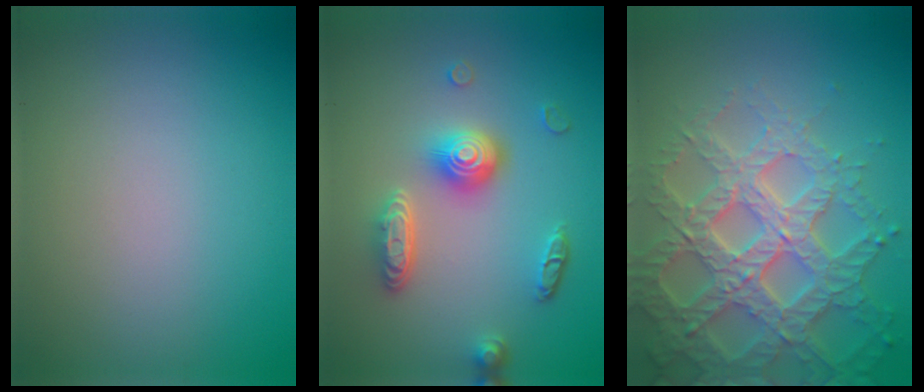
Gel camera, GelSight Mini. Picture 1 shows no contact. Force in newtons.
{"total": 4.7, "press": 3.6, "slide": 3.0}
{"total": 7.0, "press": 6.7, "slide": 1.8}